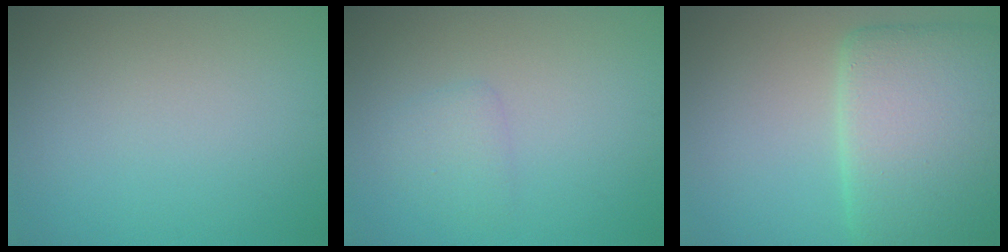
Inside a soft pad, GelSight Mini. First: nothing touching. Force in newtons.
{"total": 1.5, "press": 1.4, "slide": 0.1}
{"total": 10.1, "press": 10.1, "slide": 0.5}